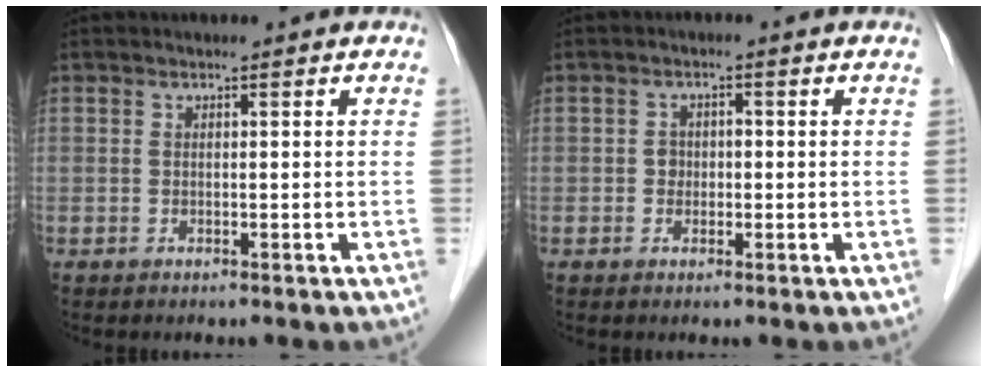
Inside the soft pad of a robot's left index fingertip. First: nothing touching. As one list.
[{"total": 1.7, "force": [-0.3, 1.5, 0.7], "torque": [-0.009, 0.006, -0.006]}]